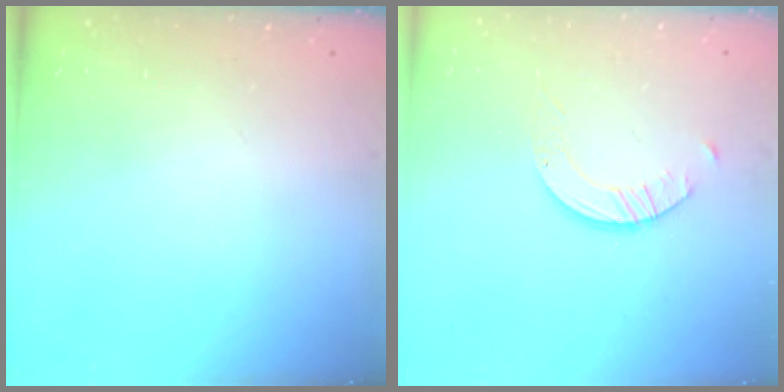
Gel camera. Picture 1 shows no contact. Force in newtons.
{"total": 2.9, "press": 2.9, "slide": 0.3}